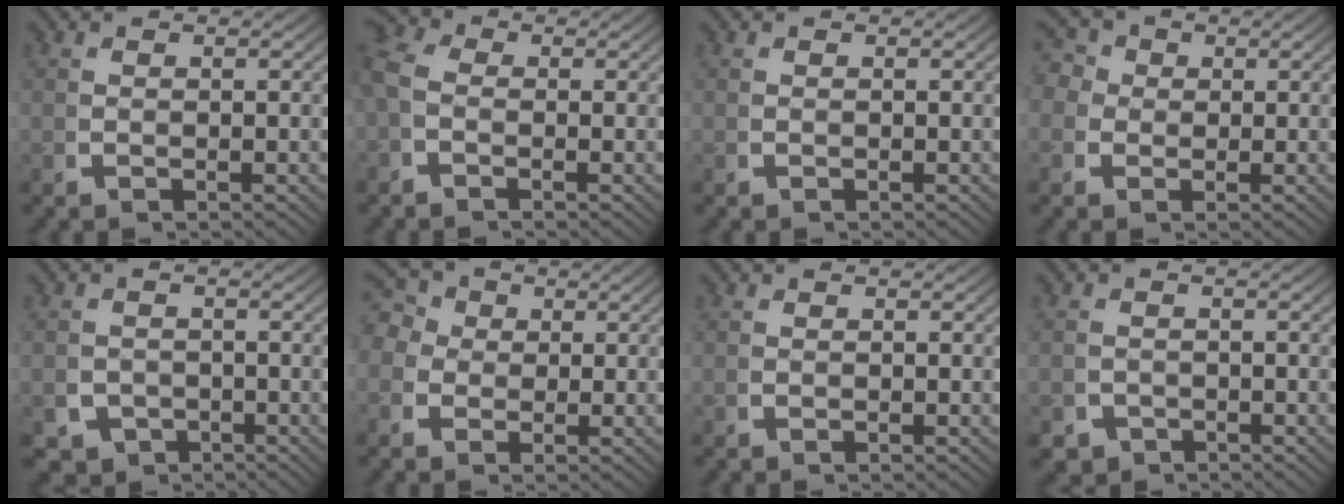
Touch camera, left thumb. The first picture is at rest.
{"total": 3.5, "force": [-0.3, 2.9, 1.9], "torque": [-0.039, 0.002, -0.020]}
{"total": 0.0}
{"total": 4.9, "force": [1.2, 4.2, 2.2], "torque": [-0.047, 0.000, 0.008]}
{"total": 5.0, "force": [-3.1, 3.7, 1.4], "torque": [-0.015, -0.031, -0.047]}
{"total": 6.1, "force": [1.9, 4.9, 3.0], "torque": [-0.057, 0.005, 0.015]}
{"total": 0.0}
{"total": 3.6, "force": [-3.0, 2.0, 0.4], "torque": [-0.002, -0.022, -0.048]}